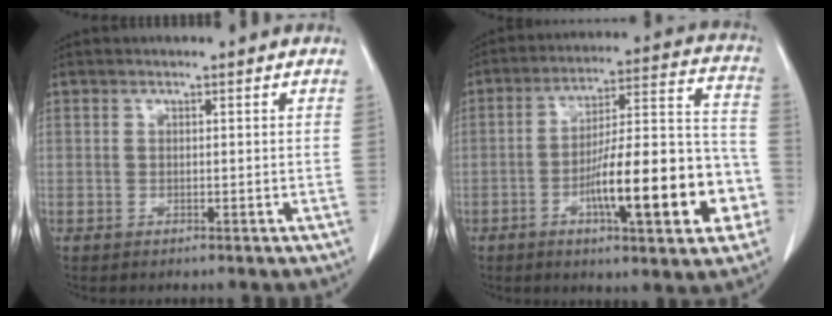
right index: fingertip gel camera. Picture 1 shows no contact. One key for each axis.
{"total": 20.4, "fx": -6.8, "fy": 4.2, "fz": 18.8, "tx": -0.254, "ty": 0.027, "tz": -0.093}